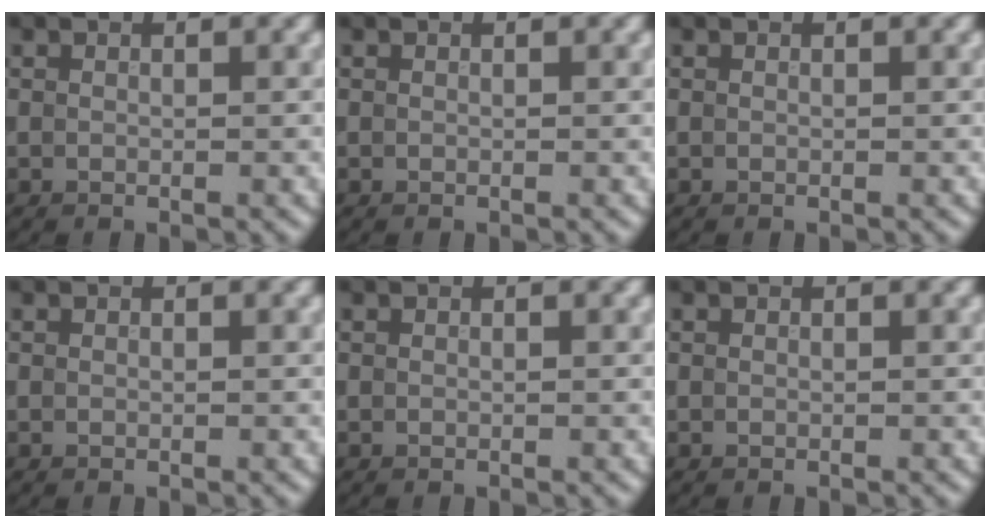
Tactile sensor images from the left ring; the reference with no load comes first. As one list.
[{"total": 0.0}, {"total": 0.0}, {"total": 0.0}, {"total": 0.0}, {"total": 0.0}]